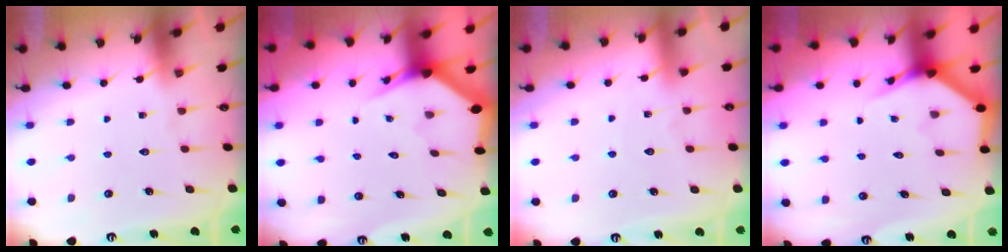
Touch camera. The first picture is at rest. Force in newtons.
{"total": 3.1, "press": 3.1, "slide": 0.1}
{"total": 2.7, "press": 2.7, "slide": 0.3}
{"total": 3.8, "press": 3.8, "slide": 0.3}